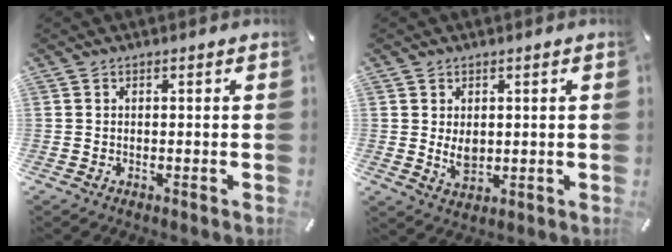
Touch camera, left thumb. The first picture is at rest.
{"total": 4.0, "force": [0.6, 2.9, 2.7], "torque": [-0.058, -0.004, 0.009]}